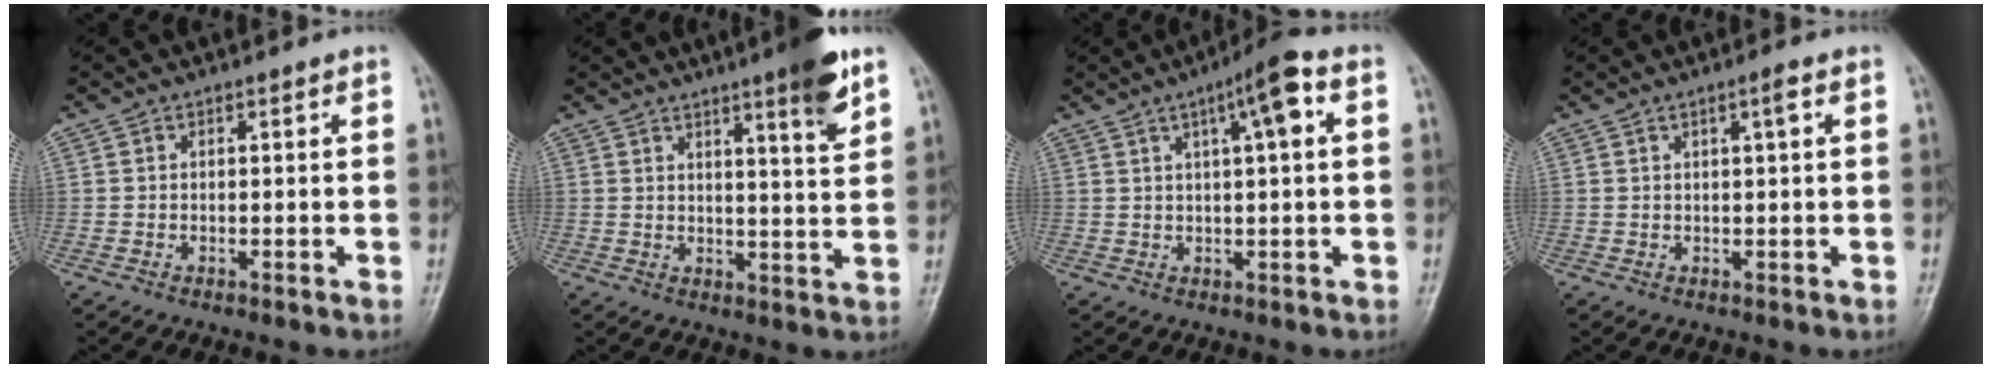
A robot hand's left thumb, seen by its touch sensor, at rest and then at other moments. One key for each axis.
{"total": 8.6, "fx": 5.3, "fy": 0.8, "fz": 6.8, "tx": -0.088, "ty": -0.032, "tz": 0.072}
{"total": 7.9, "fx": 2.8, "fy": 1.4, "fz": 7.3, "tx": -0.117, "ty": 0.014, "tz": 0.040}
{"total": 2.0, "fx": 0.8, "fy": 0.1, "fz": 1.8, "tx": -0.033, "ty": -0.001, "tz": 0.014}